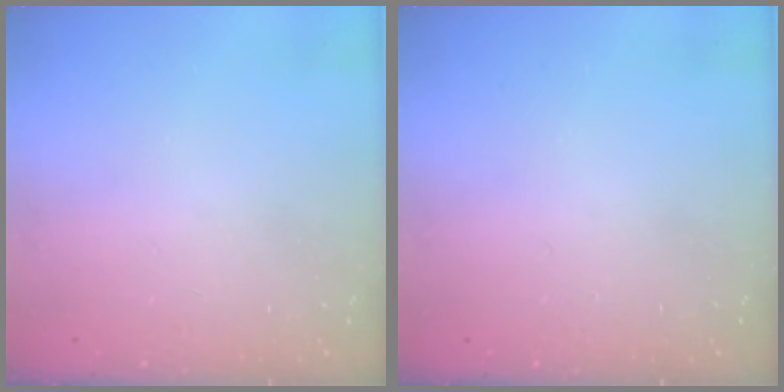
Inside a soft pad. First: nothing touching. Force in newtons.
{"total": 0.0}